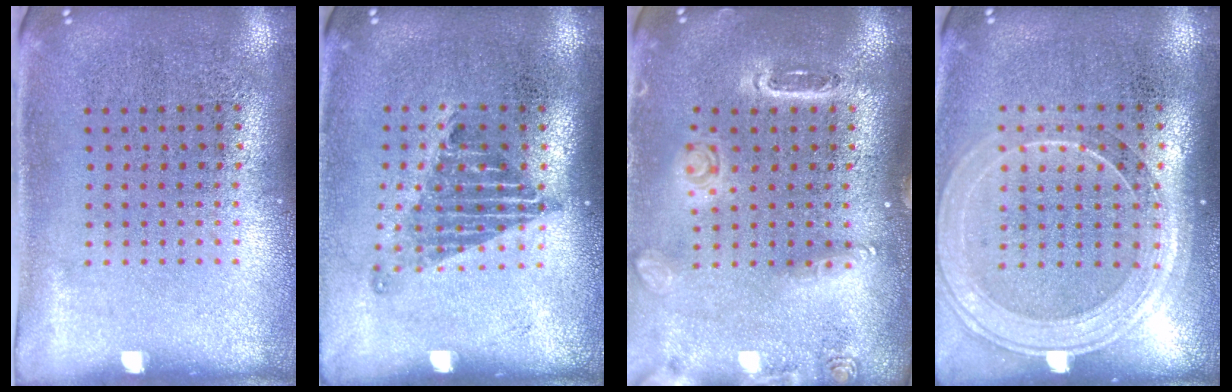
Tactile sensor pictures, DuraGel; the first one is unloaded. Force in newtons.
{"total": 1.3, "press": 1.0, "slide": 0.8}
{"total": 1.5, "press": 1.5, "slide": 0.1}
{"total": 1.7, "press": 1.5, "slide": 0.7}